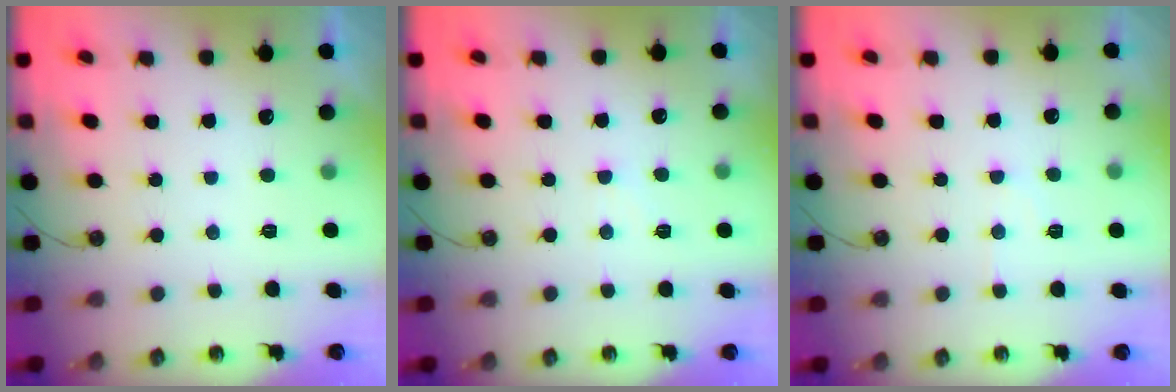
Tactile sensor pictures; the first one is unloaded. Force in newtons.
{"total": 3.2, "press": 3.2, "slide": 0.5}
{"total": 5.3, "press": 5.3, "slide": 0.7}